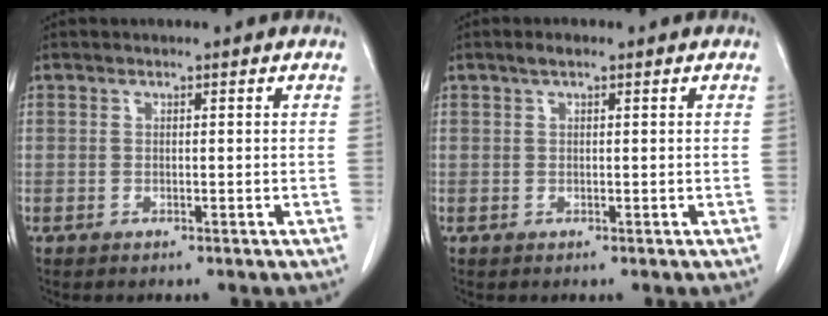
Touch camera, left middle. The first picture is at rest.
{"total": 1.4, "force": [0.9, 0.2, 1.0], "torque": [-0.023, 0.008, 0.016]}